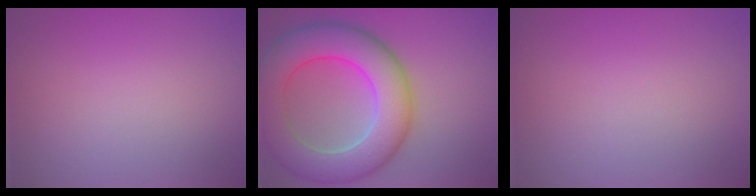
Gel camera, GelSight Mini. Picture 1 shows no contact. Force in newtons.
{"total": 10.1, "press": 10.1, "slide": 0.3}
{"total": 0.0}